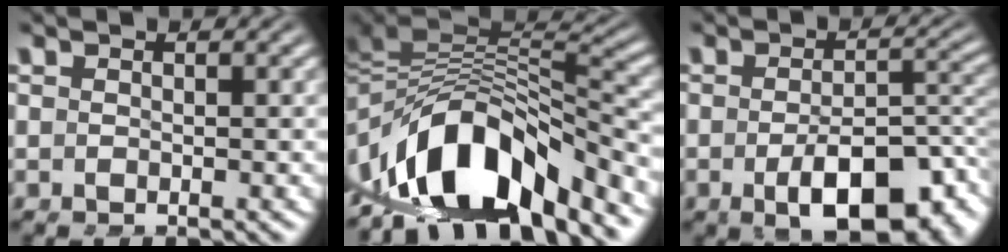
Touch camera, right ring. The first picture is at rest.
{"total": 13.7, "force": [-2.5, 9.2, 9.8], "torque": [-0.174, -0.020, -0.030]}
{"total": 7.0, "force": [-2.6, 3.0, 5.8], "torque": [-0.061, -0.010, -0.036]}